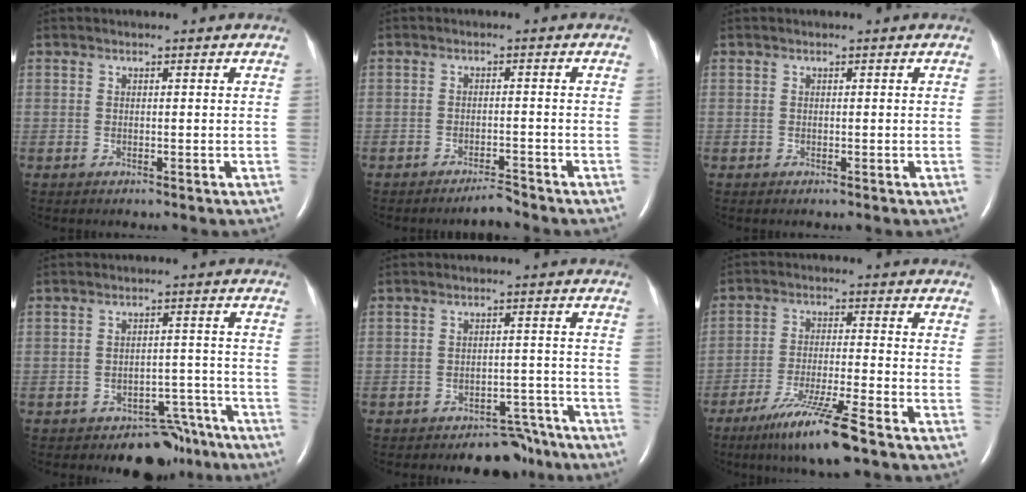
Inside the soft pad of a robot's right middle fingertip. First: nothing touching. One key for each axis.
{"total": 2.3, "fx": -2.3, "fy": -0.1, "fz": 0.6, "tx": -0.009, "ty": -0.007, "tz": -0.037}
{"total": 0.0}
{"total": 7.9, "fx": -6.6, "fy": 4.1, "fz": 1.3, "tx": 0.009, "ty": 0.036, "tz": -0.090}
{"total": 6.8, "fx": -6.0, "fy": 2.8, "fz": 1.5, "tx": 0.000, "ty": 0.020, "tz": -0.083}
{"total": 10.1, "fx": -6.8, "fy": -0.9, "fz": 7.4, "tx": -0.145, "ty": -0.035, "tz": -0.125}